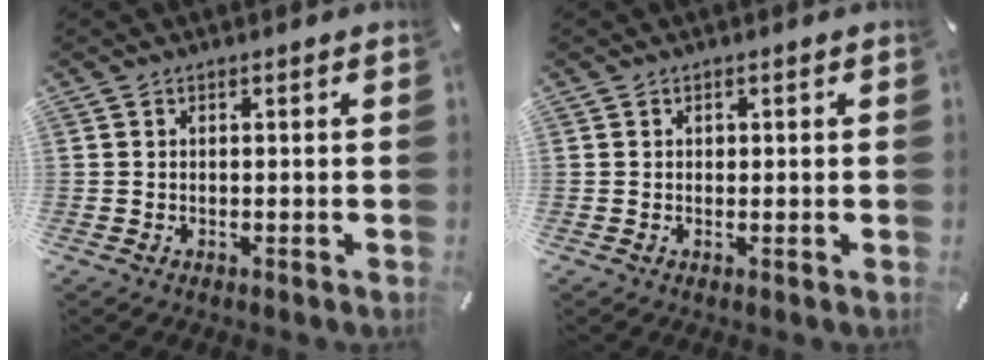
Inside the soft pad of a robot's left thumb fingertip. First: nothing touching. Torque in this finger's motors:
{"motor_torque": [0.33, 0.49, 0.06, -0.05, 0.00]}